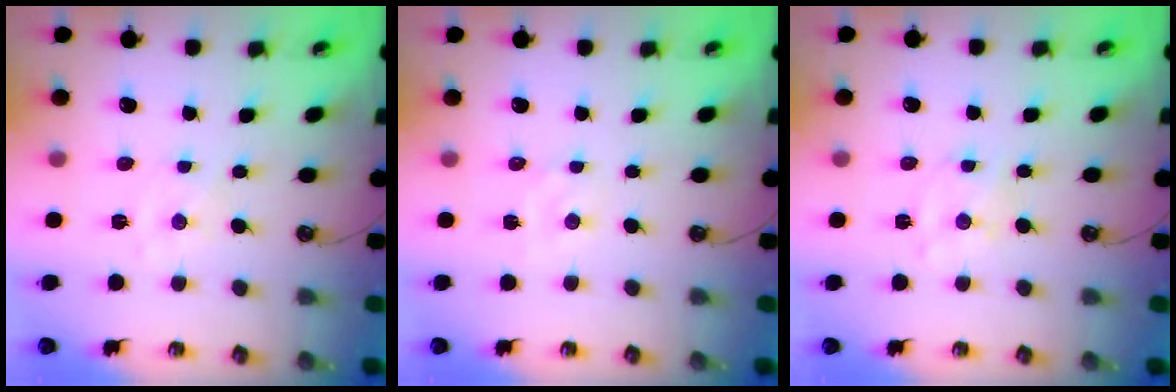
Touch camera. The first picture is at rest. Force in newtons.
{"total": 2.6, "press": 2.6, "slide": 0.3}
{"total": 2.4, "press": 2.3, "slide": 0.5}